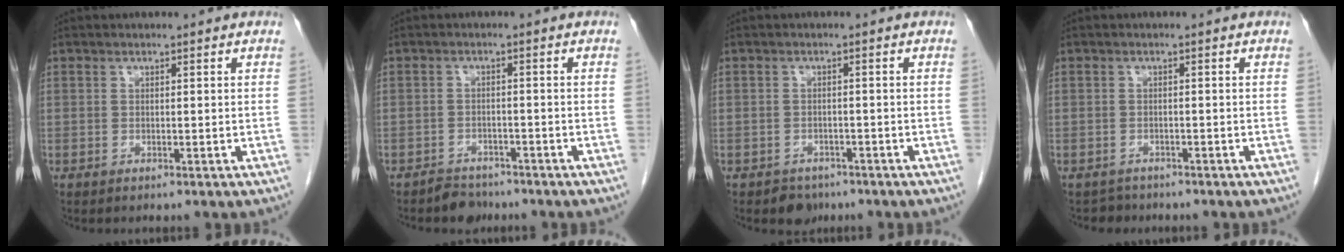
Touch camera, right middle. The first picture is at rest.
{"total": 3.1, "force": [-2.6, 1.6, 0.0], "torque": [-0.004, 0.004, -0.040]}
{"total": 3.2, "force": [-2.4, 2.1, 0.0], "torque": [-0.003, 0.009, -0.034]}
{"total": 2.1, "force": [-1.8, 0.9, -0.5], "torque": [0.000, -0.002, -0.030]}